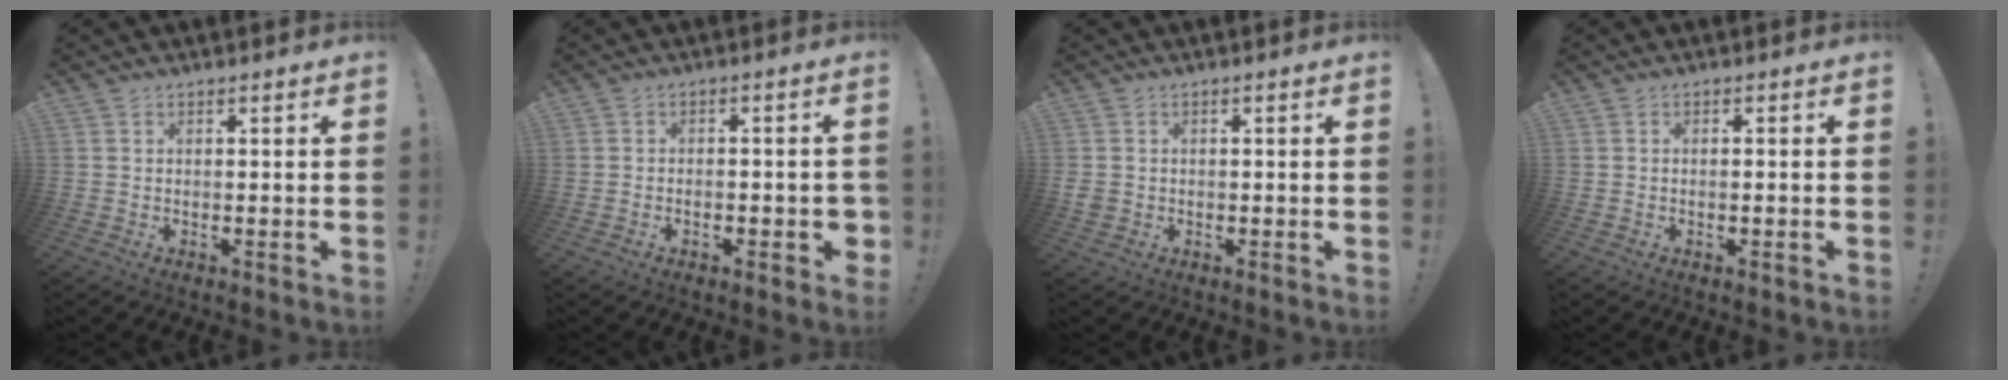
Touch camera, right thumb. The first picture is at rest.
{"total": 2.9, "force": [-1.3, 1.6, 2.0], "torque": [-0.026, 0.012, -0.021]}
{"total": 2.1, "force": [-0.1, 1.9, 1.0], "torque": [-0.018, 0.002, 0.000]}
{"total": 1.0, "force": [-0.7, 0.1, 0.7], "torque": [-0.015, 0.003, -0.012]}